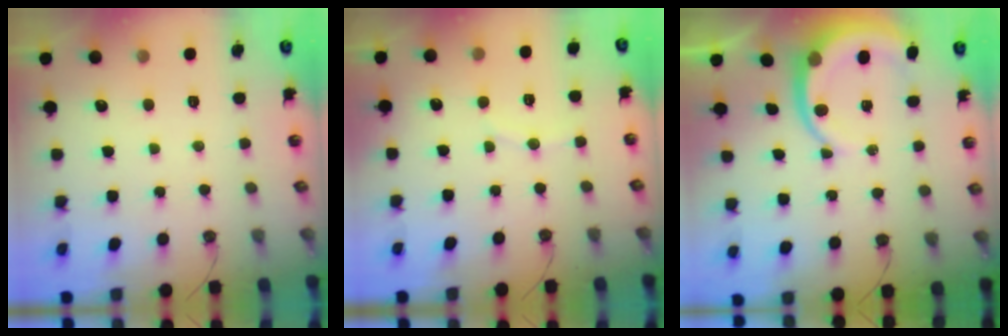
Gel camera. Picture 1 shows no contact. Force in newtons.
{"total": 5.0, "press": 4.7, "slide": 1.7}
{"total": 7.3, "press": 7.3, "slide": 0.9}